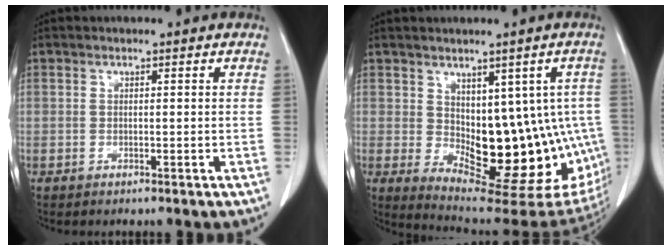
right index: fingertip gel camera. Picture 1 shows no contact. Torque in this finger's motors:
{"motor_torque": [2.07, 0.07, 0.40, 0.06]}